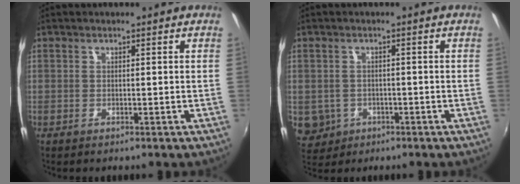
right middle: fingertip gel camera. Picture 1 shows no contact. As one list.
[{"total": 5.3, "force": [-1.4, 4.9, 1.6], "torque": [-0.044, -0.002, -0.011]}]